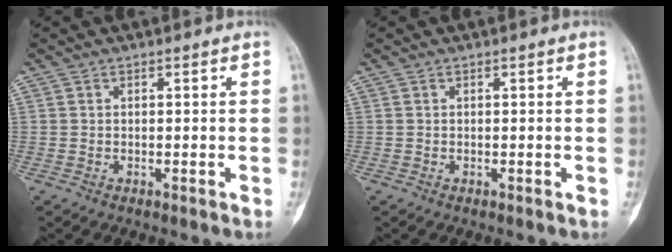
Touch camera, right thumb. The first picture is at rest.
{"total": 0.0}